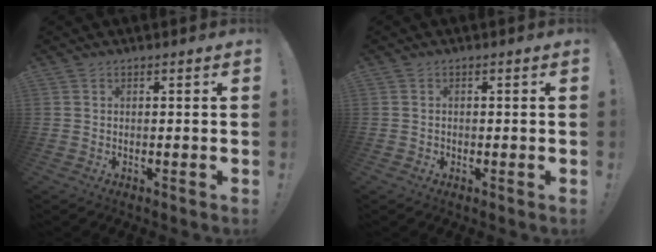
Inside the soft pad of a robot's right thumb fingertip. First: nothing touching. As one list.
[{"total": 0.7, "force": [-0.2, 0.7, 0.2], "torque": [-0.002, 0.002, -0.005]}]